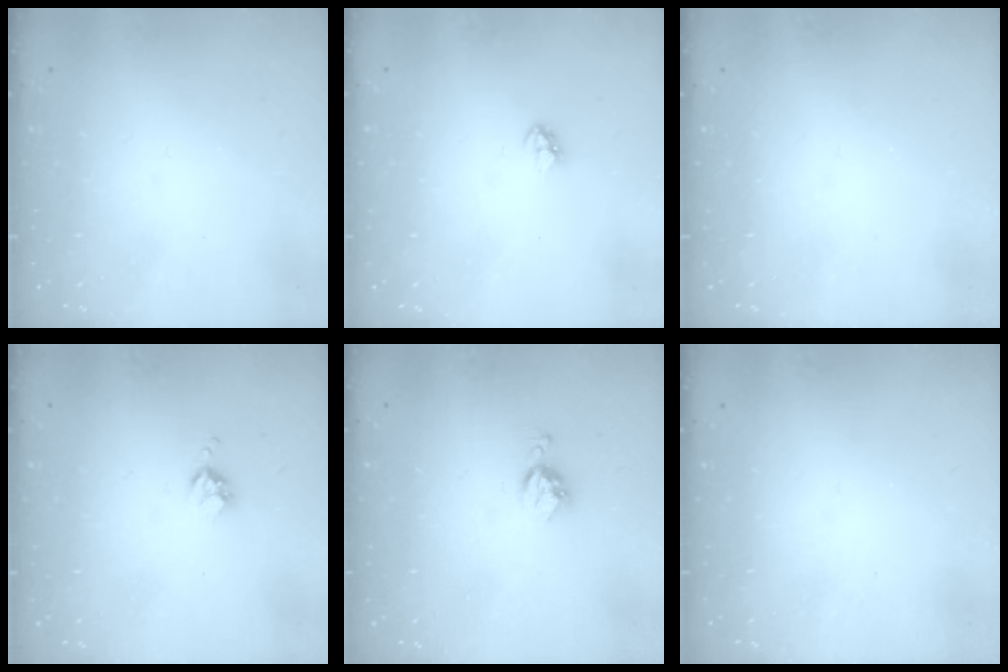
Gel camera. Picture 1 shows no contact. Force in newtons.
{"total": 2.9, "press": 2.9, "slide": 0.2}
{"total": 0.0}
{"total": 3.3, "press": 3.3, "slide": 0.4}
{"total": 4.2, "press": 4.2, "slide": 0.5}
{"total": 0.0}